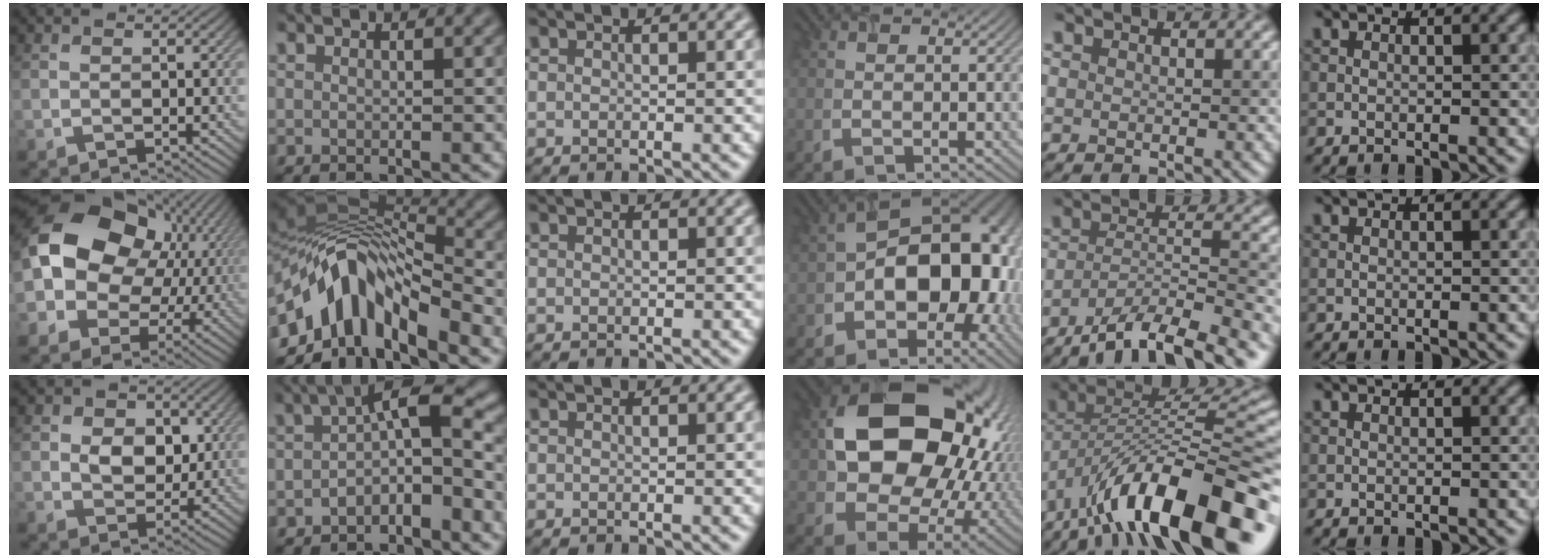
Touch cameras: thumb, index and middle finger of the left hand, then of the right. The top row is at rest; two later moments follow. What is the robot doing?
{"motion": "open", "object": "airpods case & airpods"}